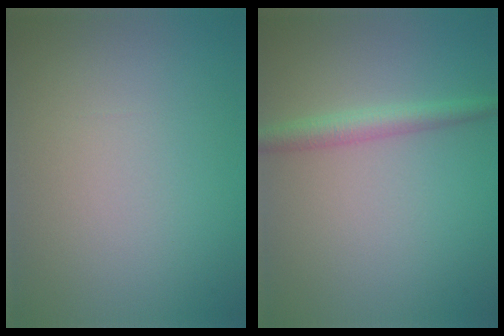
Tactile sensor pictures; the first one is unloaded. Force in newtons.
{"total": 2.4, "press": 2.4, "slide": 0.0}